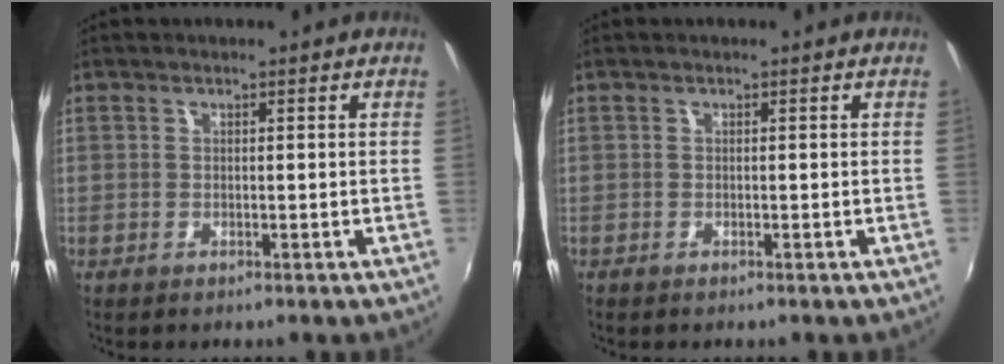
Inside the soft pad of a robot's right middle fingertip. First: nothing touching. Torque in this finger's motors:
{"motor_torque": [-0.07, -0.08, -0.02, -0.01]}